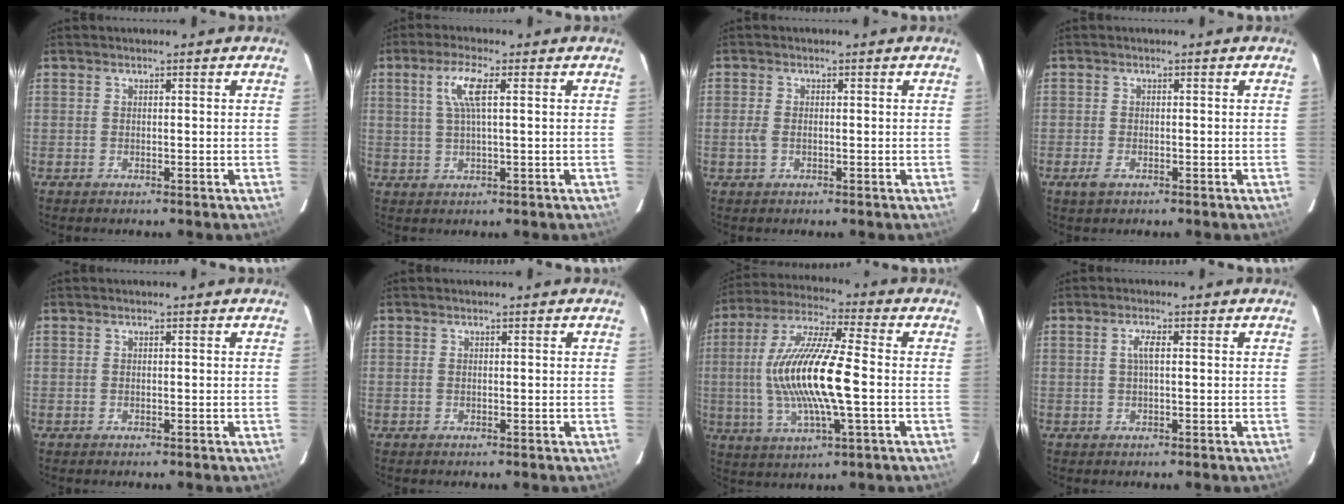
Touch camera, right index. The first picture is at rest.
{"total": 5.4, "force": [1.7, 0.8, 5.1], "torque": [-0.103, 0.005, 0.034]}
{"total": 2.0, "force": [-0.5, 1.1, 1.5], "torque": [-0.034, -0.001, -0.010]}
{"total": 2.3, "force": [-1.3, 1.1, 1.5], "torque": [-0.032, -0.003, -0.023]}
{"total": 0.0}
{"total": 0.0}
{"total": 17.3, "force": [-1.1, 3.4, 17.0], "torque": [-0.336, 0.003, -0.025]}
{"total": 2.1, "force": [0.3, 0.4, 2.1], "torque": [-0.042, 0.005, 0.004]}